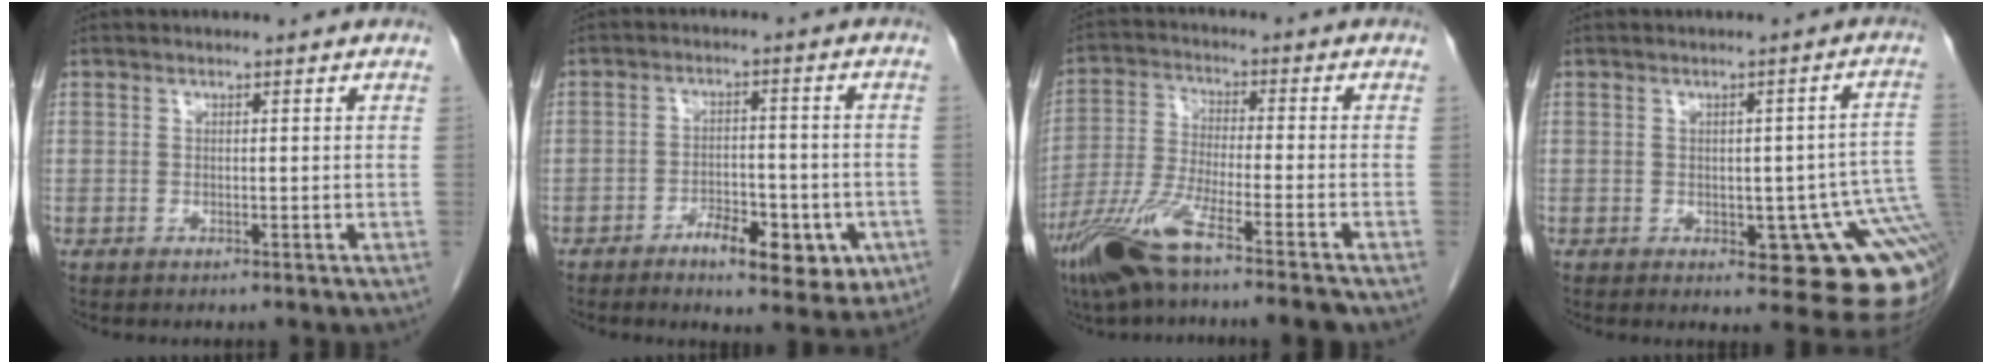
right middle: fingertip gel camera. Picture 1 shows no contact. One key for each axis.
{"total": 8.7, "fx": -4.3, "fy": 3.5, "fz": 6.7, "tx": -0.088, "ty": 0.006, "tz": -0.057}
{"total": 12.8, "fx": -9.2, "fy": -0.1, "fz": 8.9, "tx": -0.177, "ty": -0.035, "tz": -0.168}
{"total": 13.4, "fx": -4.2, "fy": 4.6, "fz": 11.9, "tx": -0.063, "ty": 0.015, "tz": -0.042}